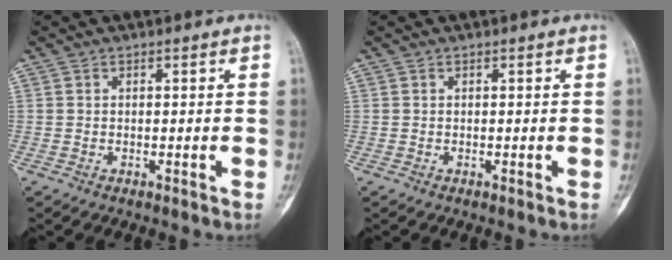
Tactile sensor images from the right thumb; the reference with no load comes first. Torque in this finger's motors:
{"motor_torque": [0.46, 0.46, 0.01, -0.01, 0.00]}